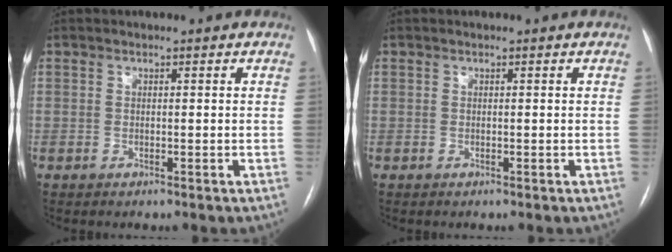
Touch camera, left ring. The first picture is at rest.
{"total": 0.0}